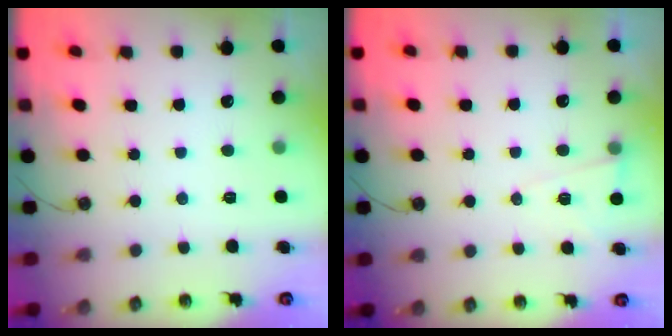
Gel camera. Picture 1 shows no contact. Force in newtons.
{"total": 5.9, "press": 5.2, "slide": 2.8}